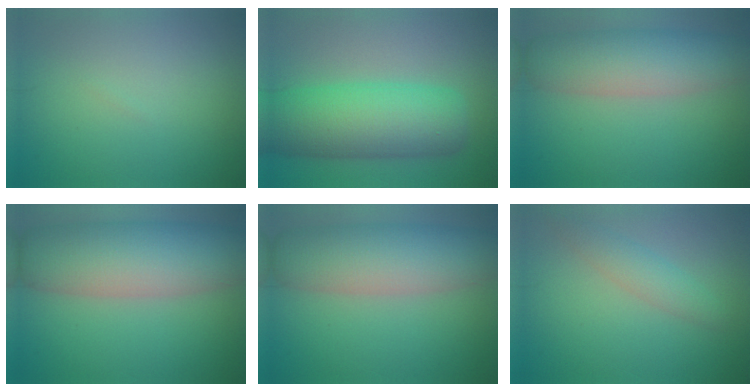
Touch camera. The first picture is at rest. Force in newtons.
{"total": 9.5, "press": 9.5, "slide": 0.2}
{"total": 7.2, "press": 7.2, "slide": 0.6}
{"total": 10.8, "press": 10.8, "slide": 1.0}
{"total": 8.7, "press": 8.7, "slide": 0.9}
{"total": 2.3, "press": 2.3, "slide": 0.0}